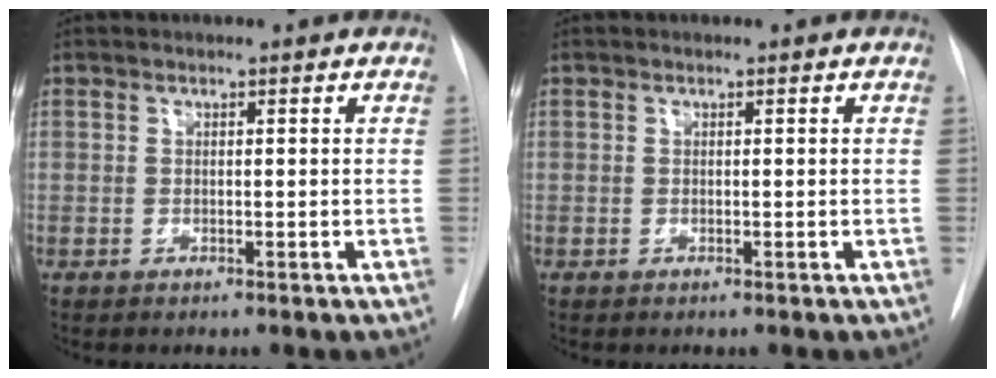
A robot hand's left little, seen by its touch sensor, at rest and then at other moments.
{"total": 0.0}